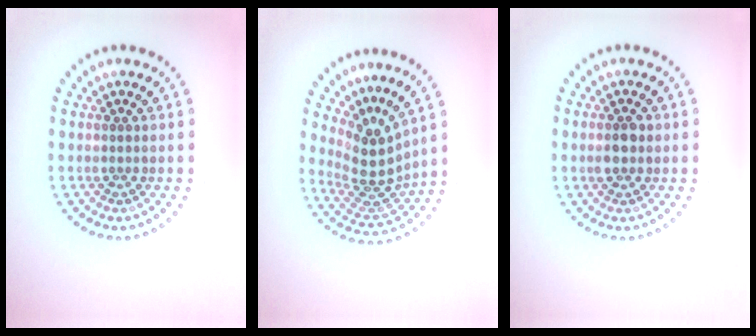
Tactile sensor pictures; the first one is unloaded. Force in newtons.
{"total": 4.0, "press": 2.7, "slide": 2.9}
{"total": 2.2, "press": 2.2, "slide": 0.1}